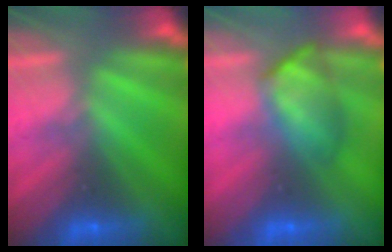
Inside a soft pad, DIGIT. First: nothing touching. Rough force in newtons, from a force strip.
{"total": 4.3}